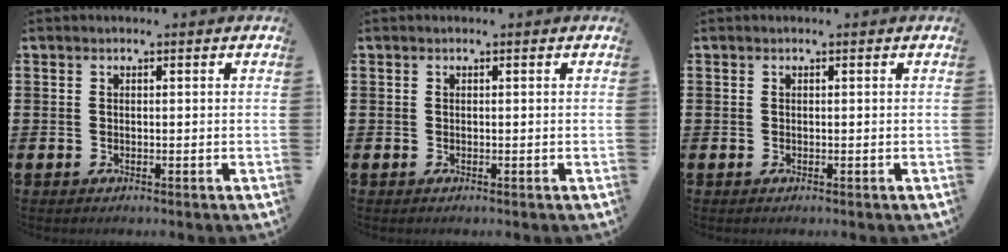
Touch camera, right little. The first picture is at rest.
{"total": 0.0}
{"total": 0.0}